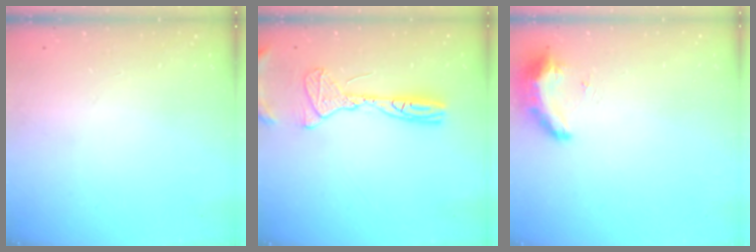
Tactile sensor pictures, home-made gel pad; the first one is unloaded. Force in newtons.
{"total": 12.5, "press": 12.3, "slide": 2.3}
{"total": 8.4, "press": 8.3, "slide": 1.3}